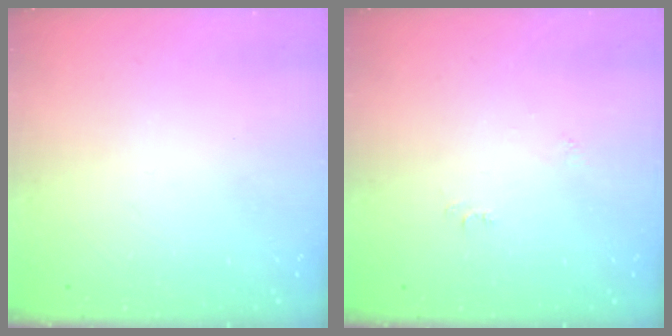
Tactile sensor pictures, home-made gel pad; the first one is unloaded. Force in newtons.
{"total": 4.0, "press": 4.0, "slide": 0.6}